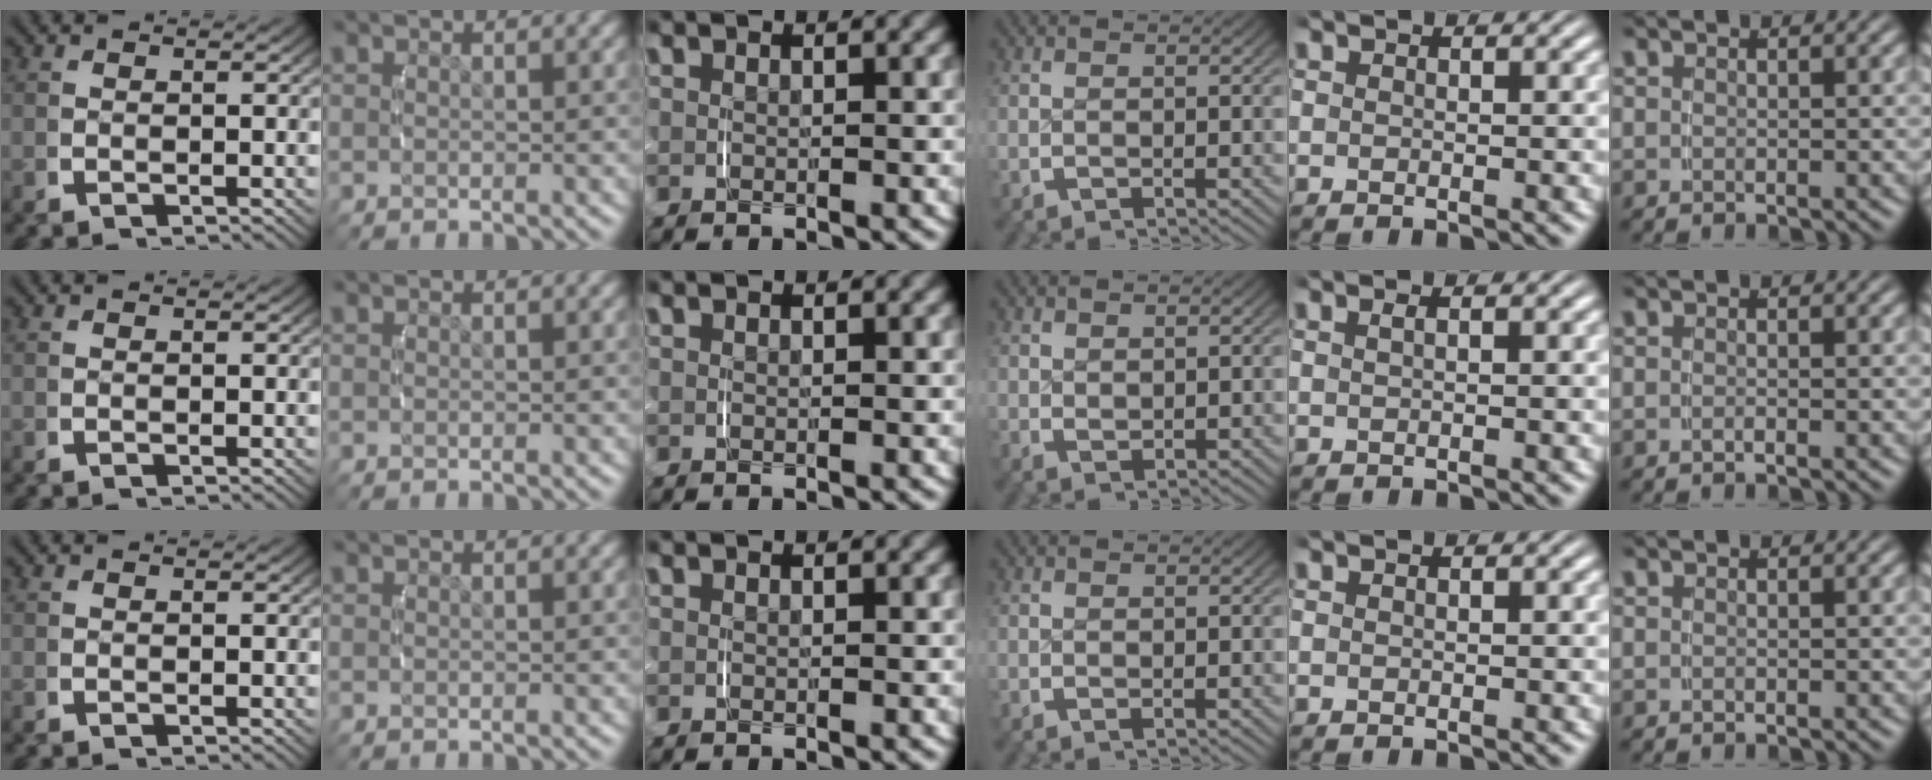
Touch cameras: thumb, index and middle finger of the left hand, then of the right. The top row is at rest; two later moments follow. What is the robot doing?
{"motion": "lift_and_place", "object": "small bumper sticker"}